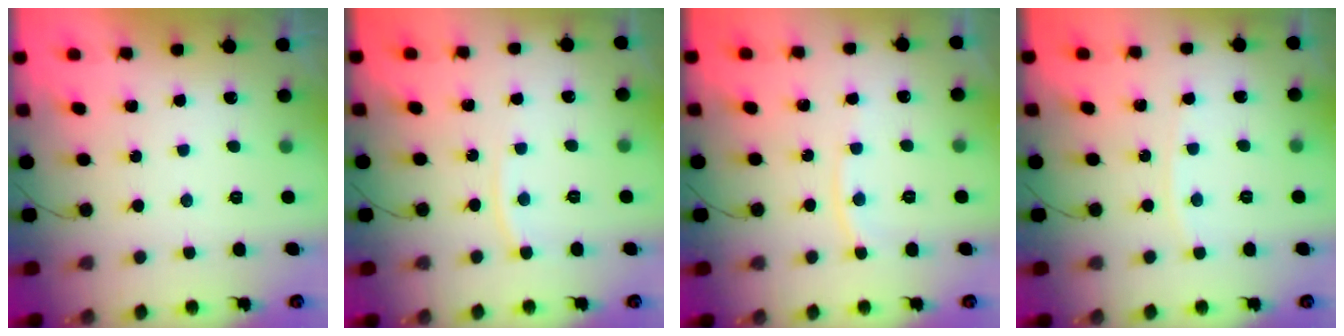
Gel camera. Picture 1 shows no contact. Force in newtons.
{"total": 4.5, "press": 4.4, "slide": 0.5}
{"total": 4.7, "press": 4.7, "slide": 0.8}
{"total": 2.3, "press": 2.2, "slide": 0.3}